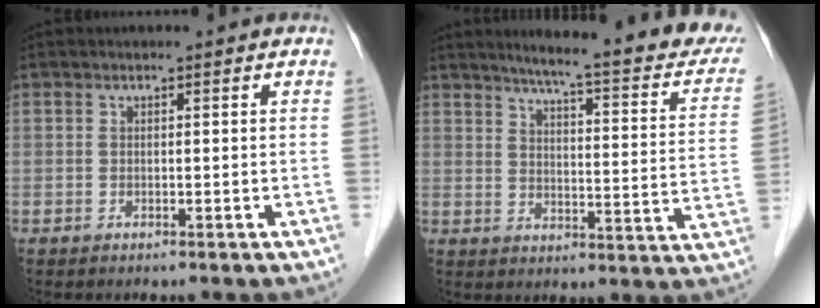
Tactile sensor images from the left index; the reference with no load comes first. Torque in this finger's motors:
{"motor_torque": [0.41, -0.38, 0.17, 0.10]}